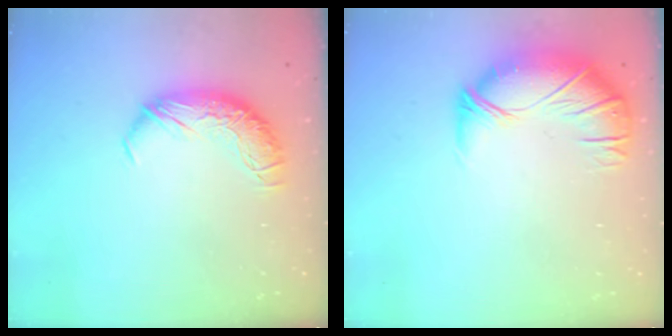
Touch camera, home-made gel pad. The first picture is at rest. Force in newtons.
{"total": 2.6, "press": 1.0, "slide": 2.4}